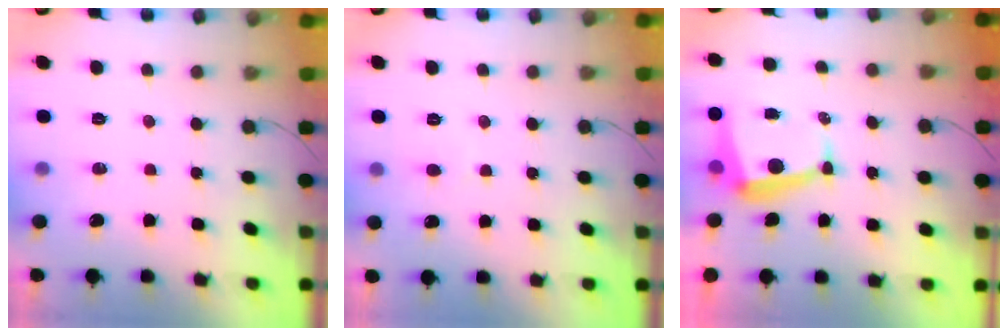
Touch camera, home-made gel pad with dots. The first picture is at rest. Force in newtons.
{"total": 1.1, "press": 1.1, "slide": 0.1}
{"total": 6.0, "press": 5.9, "slide": 0.6}